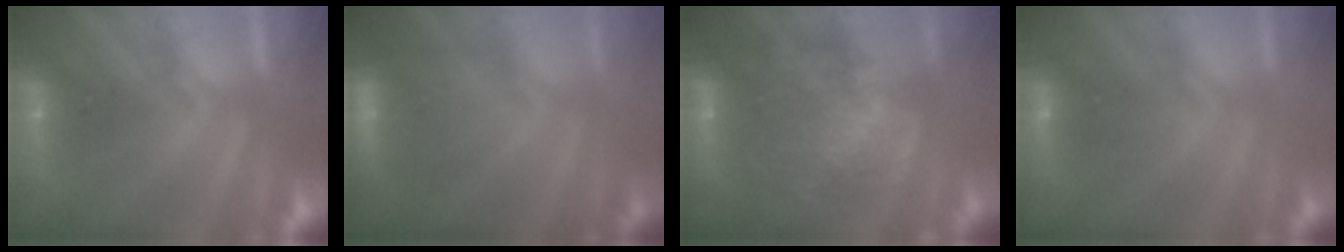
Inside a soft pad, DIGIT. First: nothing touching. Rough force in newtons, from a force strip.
{"total": 3.4}
{"total": 5.8}
{"total": 3.0}